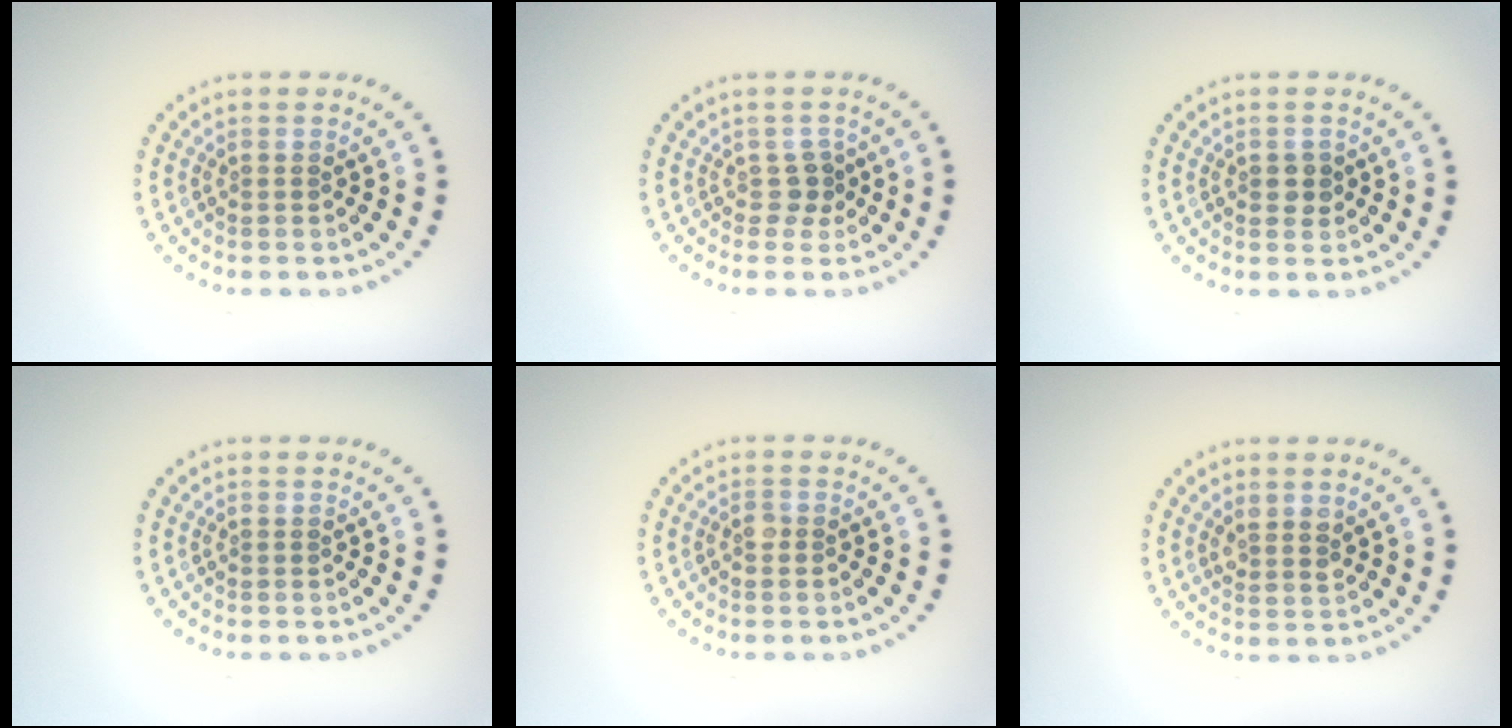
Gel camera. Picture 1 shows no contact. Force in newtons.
{"total": 1.4, "press": 1.1, "slide": 0.9}
{"total": 1.5, "press": 1.4, "slide": 0.1}
{"total": 0.0}
{"total": 0.6, "press": 0.5, "slide": 0.3}
{"total": 1.6, "press": 1.5, "slide": 0.7}